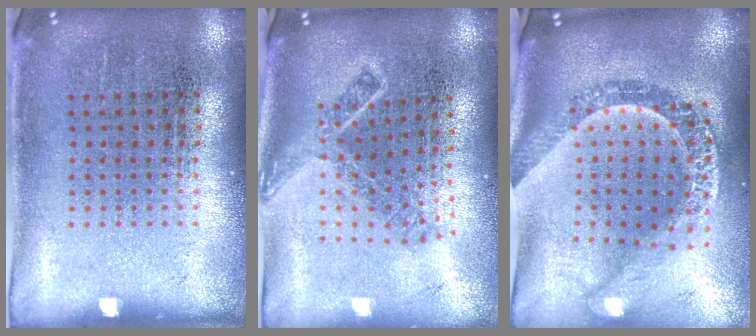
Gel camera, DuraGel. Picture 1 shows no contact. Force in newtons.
{"total": 1.9, "press": 1.3, "slide": 1.4}
{"total": 3.0, "press": 2.3, "slide": 1.9}